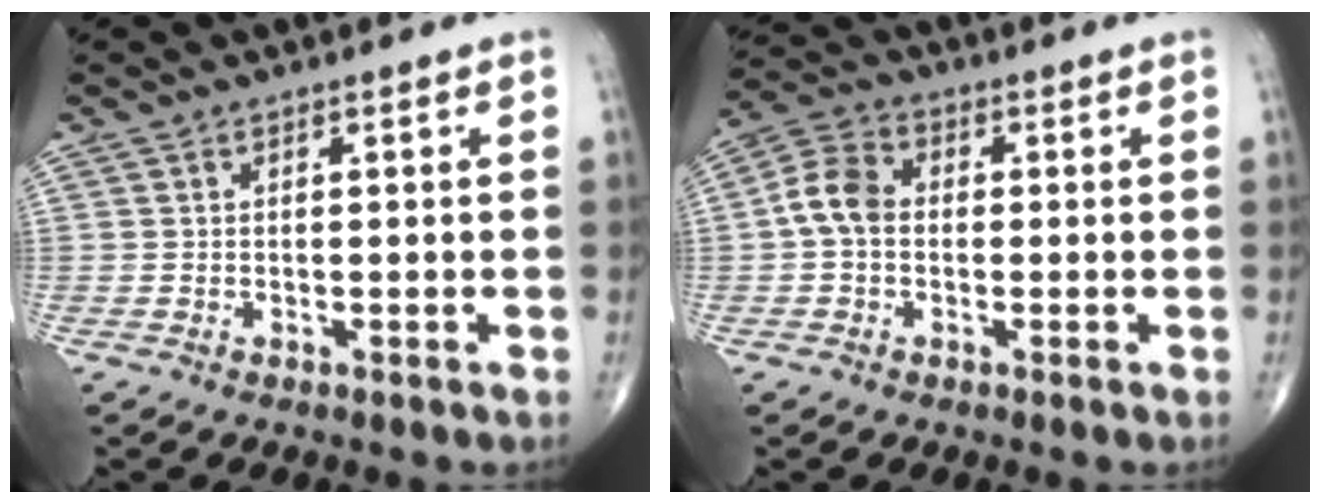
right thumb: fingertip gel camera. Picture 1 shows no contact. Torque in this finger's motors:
{"motor_torque": [0.05, 0.06, 0.04, -0.10, 0.06]}